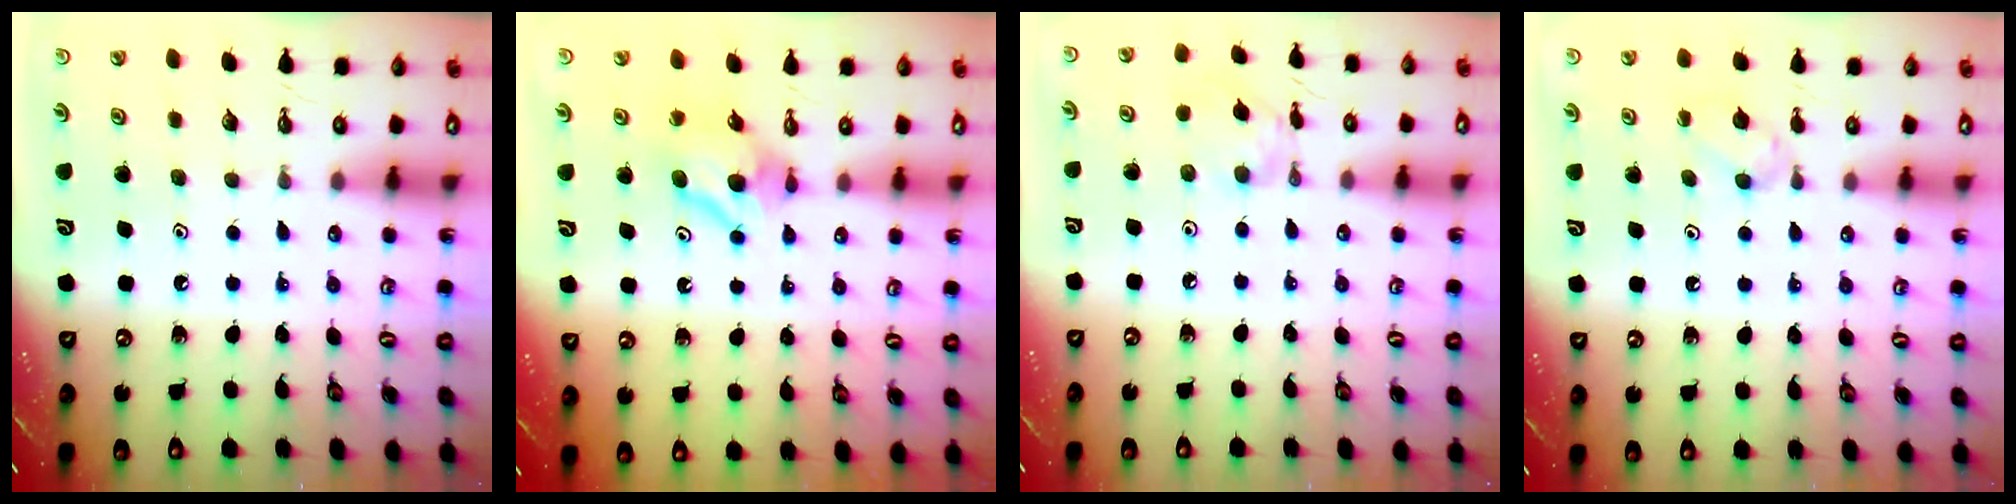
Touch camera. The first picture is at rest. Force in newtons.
{"total": 7.6, "press": 7.5, "slide": 0.6}
{"total": 3.2, "press": 3.1, "slide": 0.4}
{"total": 5.7, "press": 5.7, "slide": 0.9}